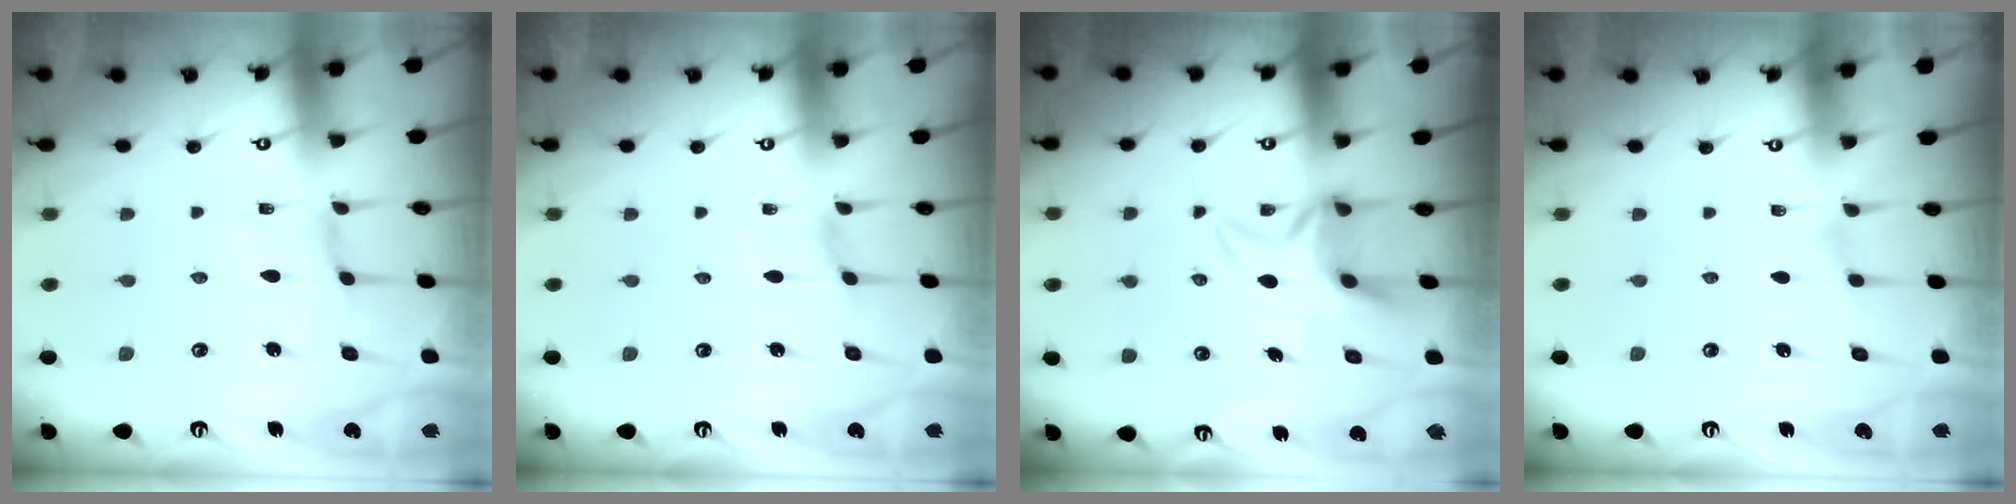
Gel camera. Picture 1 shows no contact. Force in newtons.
{"total": 0.8, "press": 0.8, "slide": 0.2}
{"total": 6.0, "press": 5.8, "slide": 1.5}
{"total": 0.0}